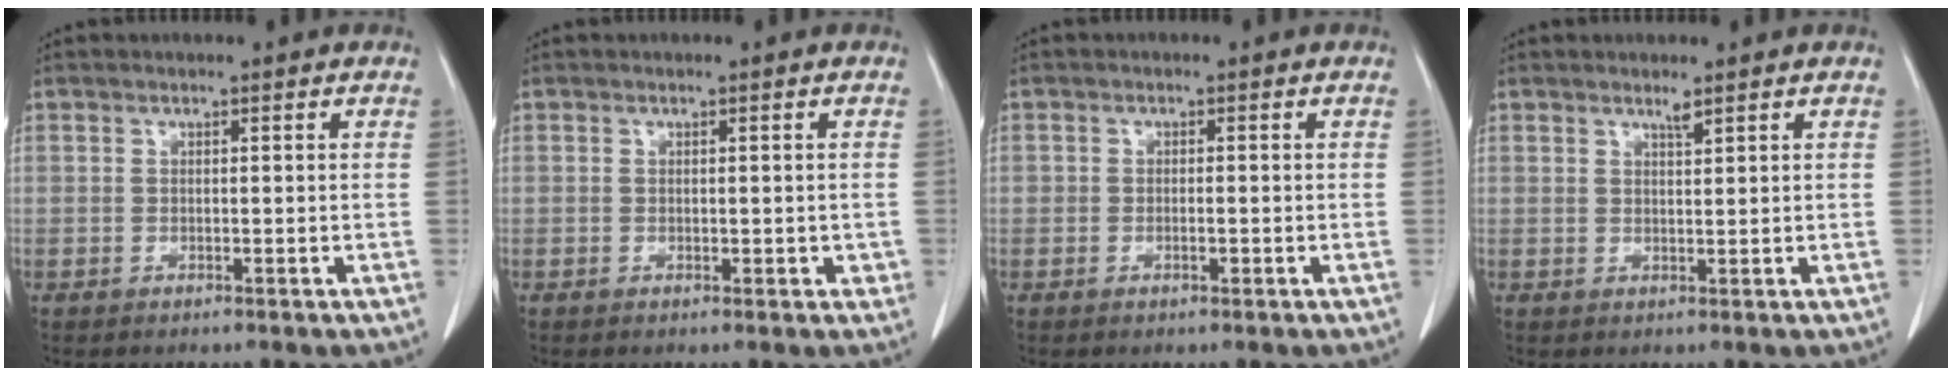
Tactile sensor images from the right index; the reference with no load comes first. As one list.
[{"total": 1.4, "force": [-0.2, 1.1, 0.9], "torque": [-0.005, 0.002, 0.000]}, {"total": 1.1, "force": [-0.4, 0.6, 0.8], "torque": [-0.012, 0.001, -0.005]}, {"total": 1.2, "force": [1.0, -0.1, 0.6], "torque": [-0.019, -0.006, 0.019]}]